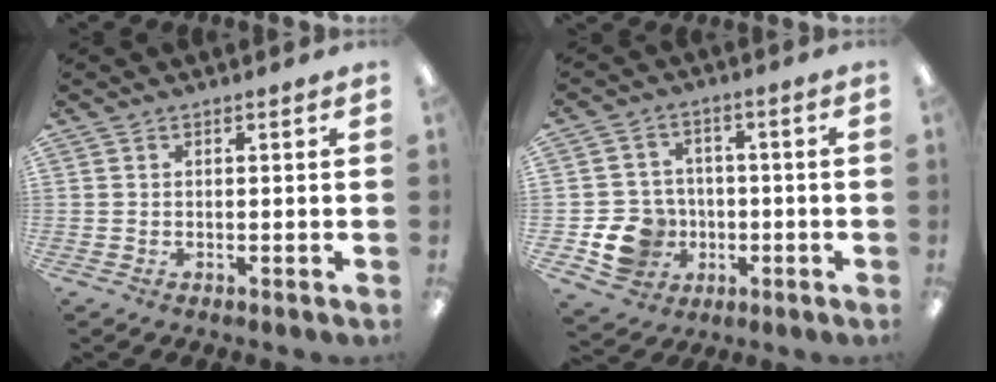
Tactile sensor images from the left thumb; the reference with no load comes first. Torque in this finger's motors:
{"motor_torque": [-0.01, 0.07, -0.01, 0.01, 0.02]}